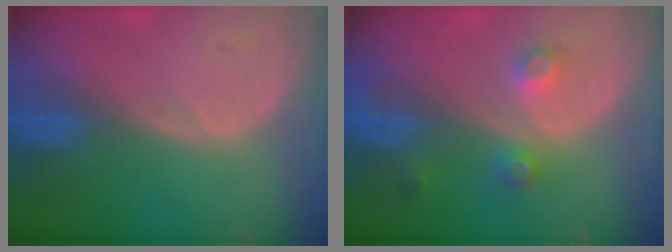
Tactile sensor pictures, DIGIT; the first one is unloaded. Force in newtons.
{"total": 3.8, "press": 3.5, "slide": 1.4}